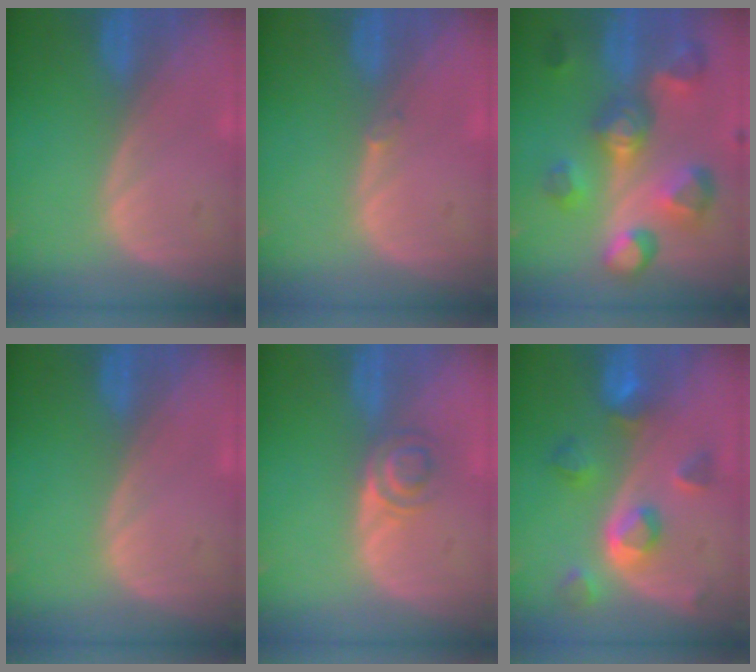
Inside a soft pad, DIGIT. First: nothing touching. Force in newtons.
{"total": 0.5, "press": 0.5, "slide": 0.1}
{"total": 11.1, "press": 9.9, "slide": 5.0}
{"total": 0.0}
{"total": 3.5, "press": 3.4, "slide": 0.9}
{"total": 7.7, "press": 6.9, "slide": 3.4}